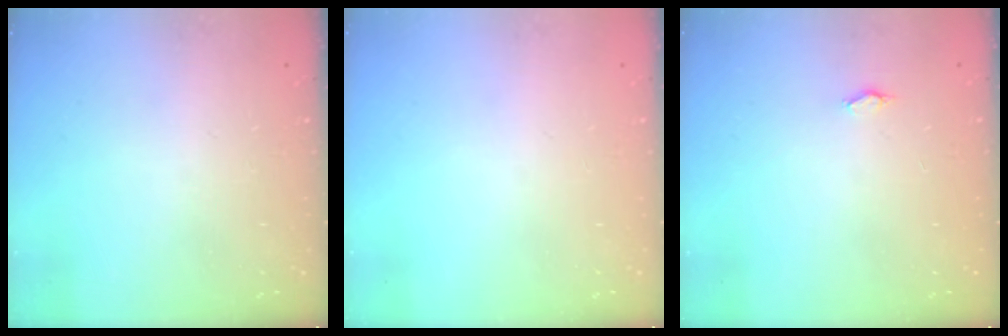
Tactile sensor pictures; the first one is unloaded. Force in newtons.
{"total": 0.0}
{"total": 12.3, "press": 4.2, "slide": 11.6}